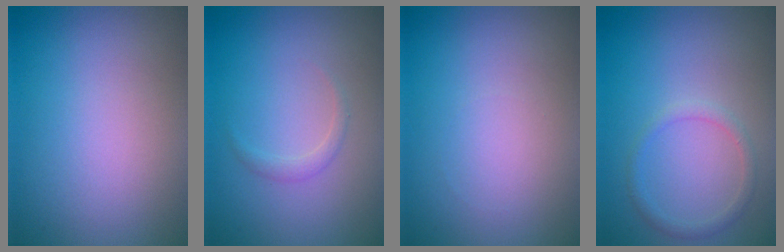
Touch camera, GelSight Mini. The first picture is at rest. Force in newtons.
{"total": 0.9, "press": 0.9, "slide": 0.1}
{"total": 0.0}
{"total": 1.3, "press": 1.3, "slide": 0.0}